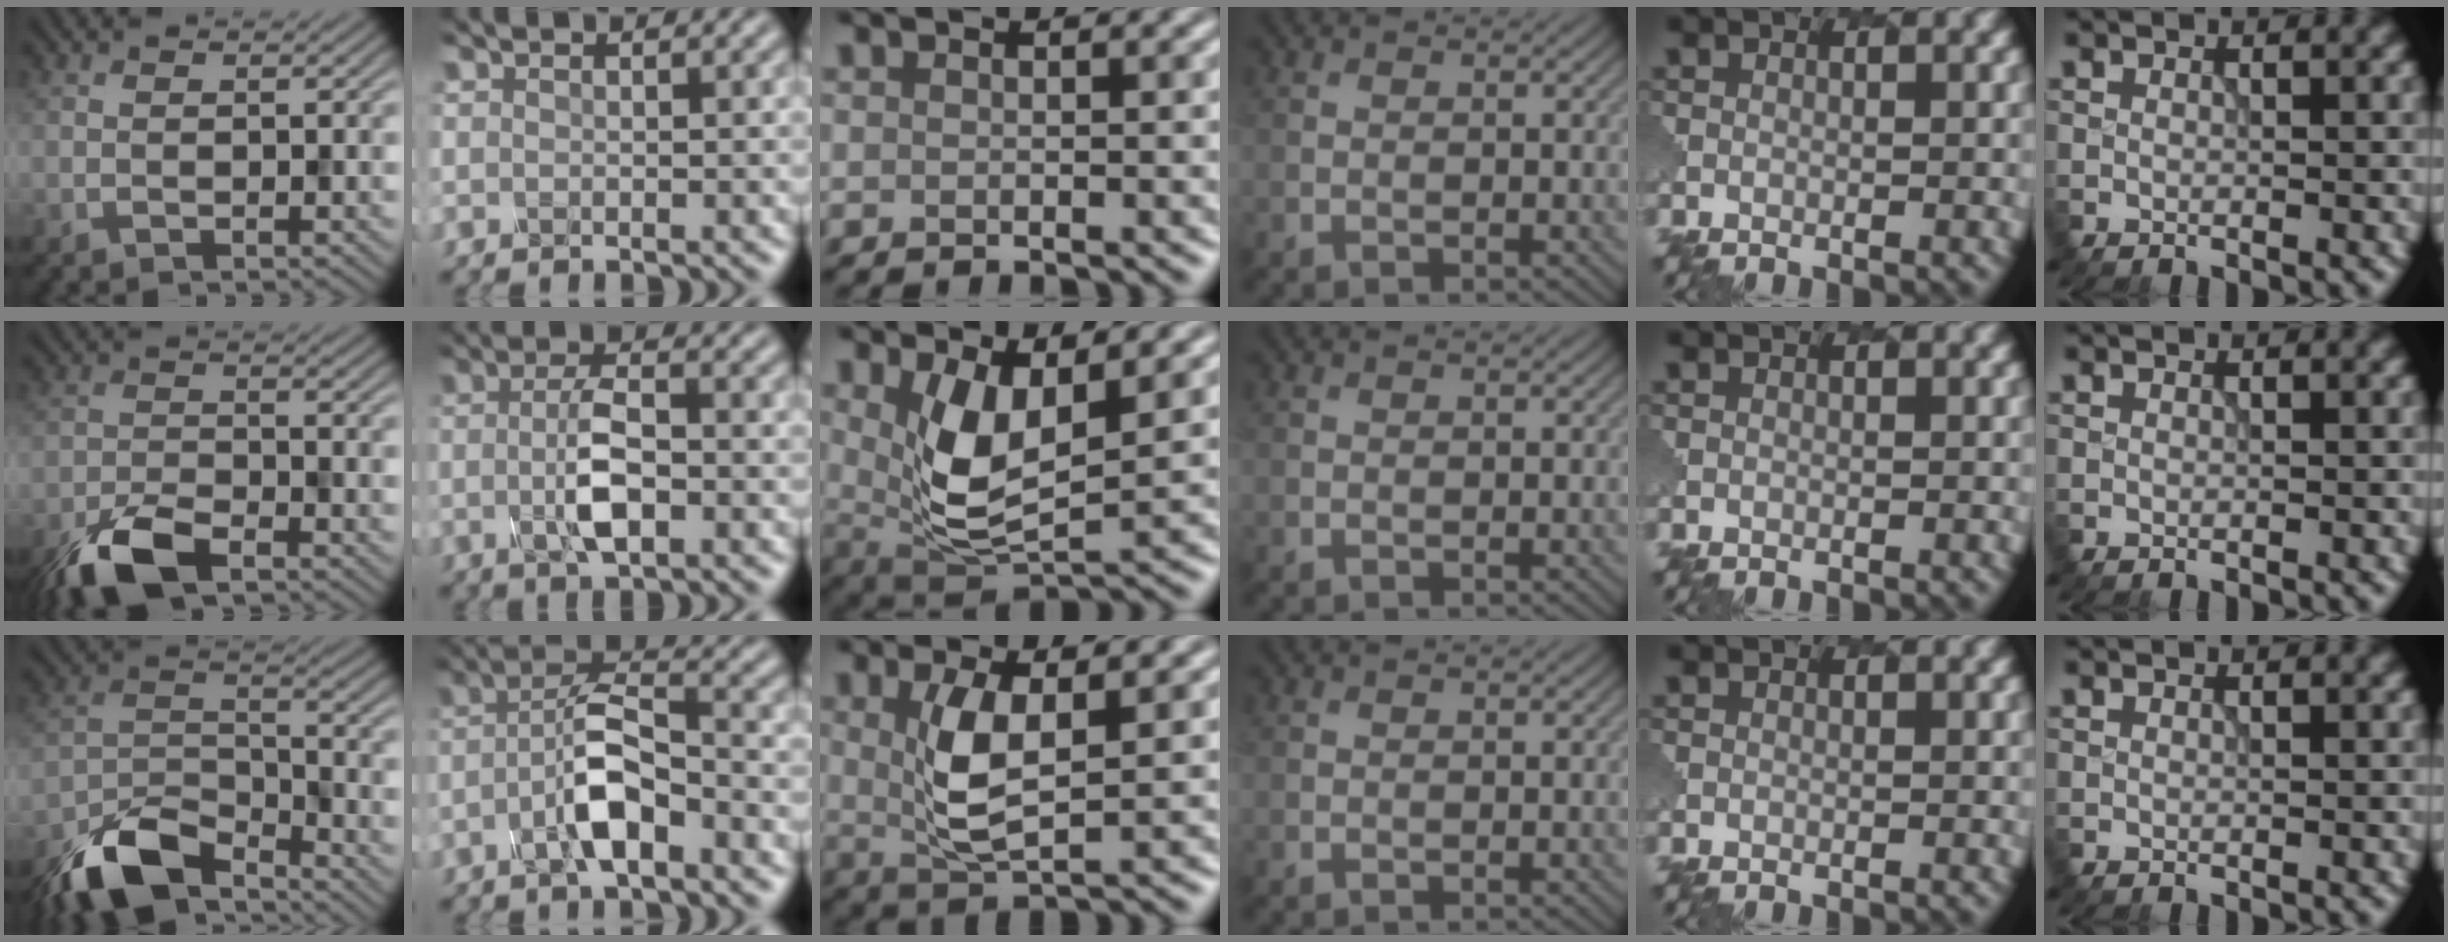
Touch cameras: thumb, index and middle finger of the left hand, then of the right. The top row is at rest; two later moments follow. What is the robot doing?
{"motion": "press", "object": "mechanical pencil"}